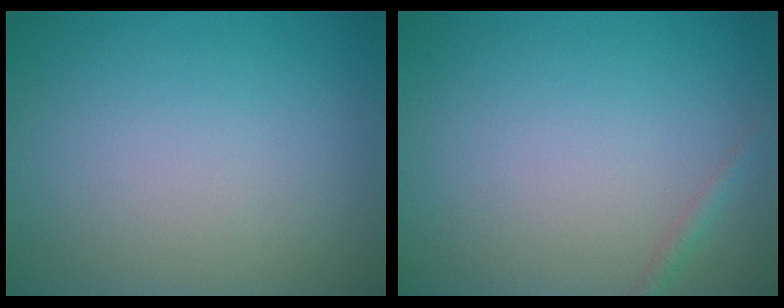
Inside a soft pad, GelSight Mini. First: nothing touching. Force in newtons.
{"total": 0.8, "press": 0.7, "slide": 0.1}